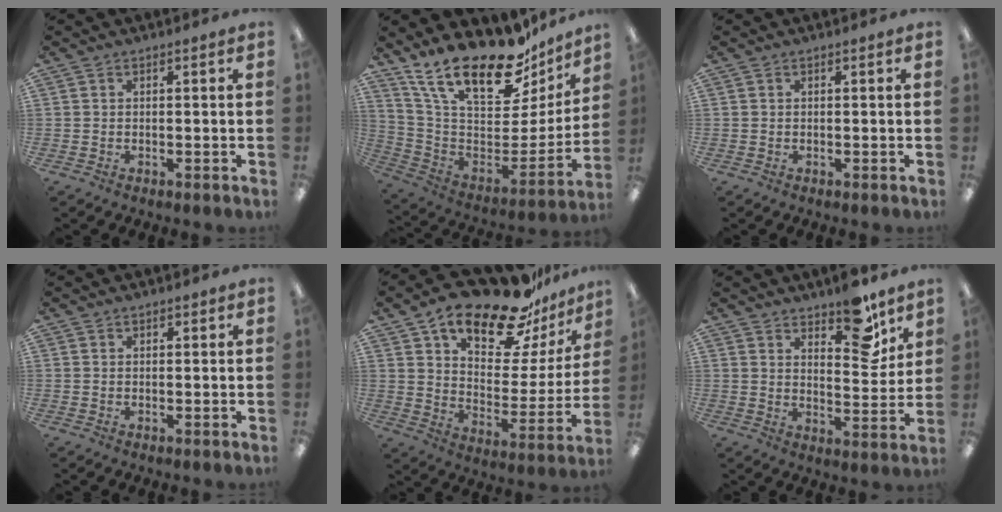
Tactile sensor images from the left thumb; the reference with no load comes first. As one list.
[{"total": 25.3, "force": [18.5, 9.7, 14.3], "torque": [-0.234, -0.132, 0.322]}, {"total": 0.0}, {"total": 0.9, "force": [0.7, 0.4, 0.3], "torque": [-0.006, 0.001, 0.013]}, {"total": 22.6, "force": [17.3, 8.3, 12.0], "torque": [-0.192, -0.114, 0.294]}, {"total": 11.2, "force": [8.6, 4.3, 5.8], "torque": [-0.050, -0.065, 0.144]}]